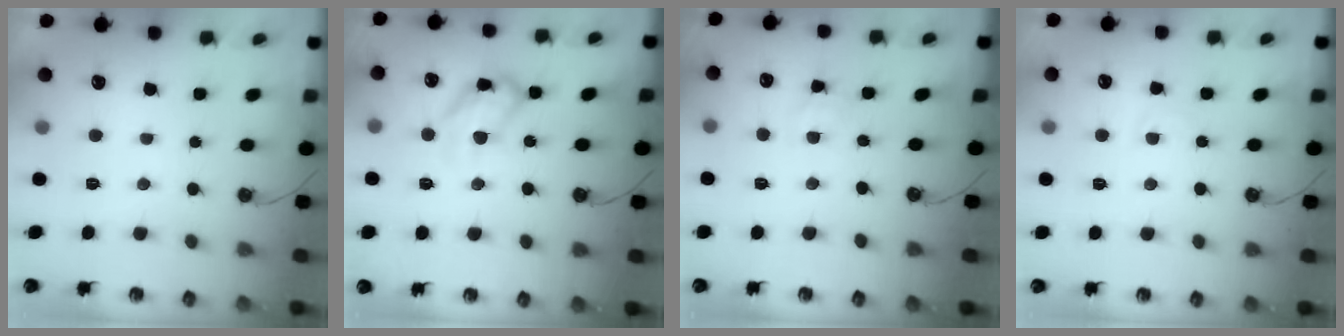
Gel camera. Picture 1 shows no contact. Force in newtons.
{"total": 12.4, "press": 12.3, "slide": 1.6}
{"total": 3.1, "press": 3.1, "slide": 0.5}
{"total": 2.8, "press": 2.8, "slide": 0.3}